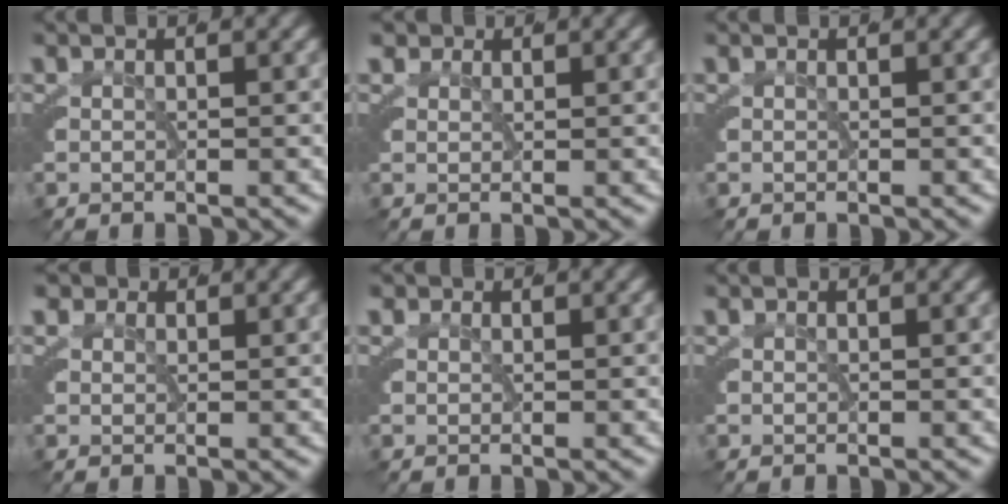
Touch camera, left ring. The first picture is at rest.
{"total": 1.2, "force": [1.0, 0.6, 0.4], "torque": [-0.014, -0.006, 0.023]}
{"total": 0.0}
{"total": 1.4, "force": [0.9, 1.0, 0.5], "torque": [-0.019, -0.004, 0.018]}
{"total": 0.7, "force": [0.4, 0.6, 0.2], "torque": [-0.013, -0.007, 0.013]}
{"total": 0.0}